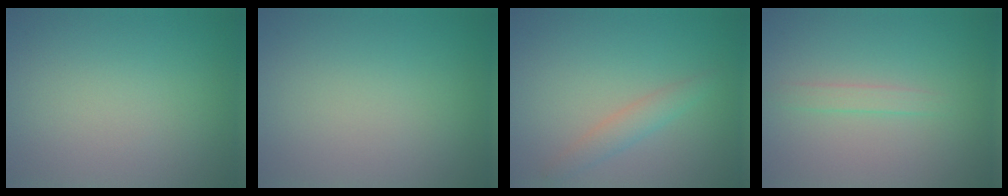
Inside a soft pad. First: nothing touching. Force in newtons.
{"total": 0.0}
{"total": 2.7, "press": 2.7, "slide": 0.2}
{"total": 1.3, "press": 1.3, "slide": 0.1}